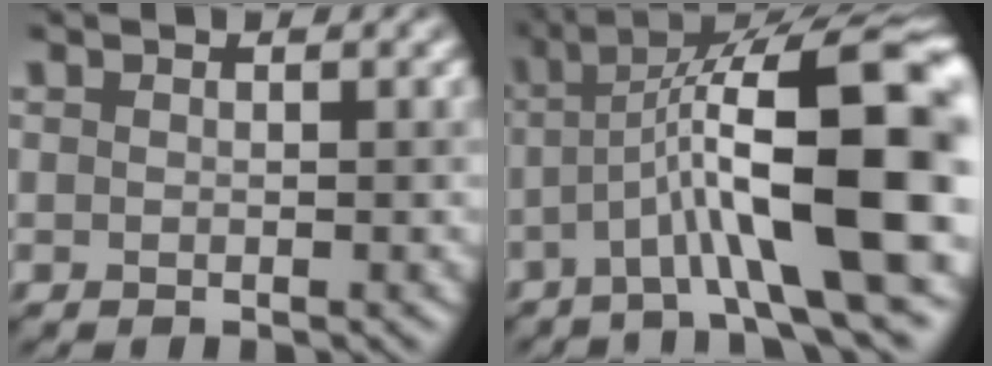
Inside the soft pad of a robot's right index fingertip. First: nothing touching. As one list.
[{"total": 11.9, "force": [-1.7, 2.7, 11.4], "torque": [-0.181, 0.022, -0.024]}]